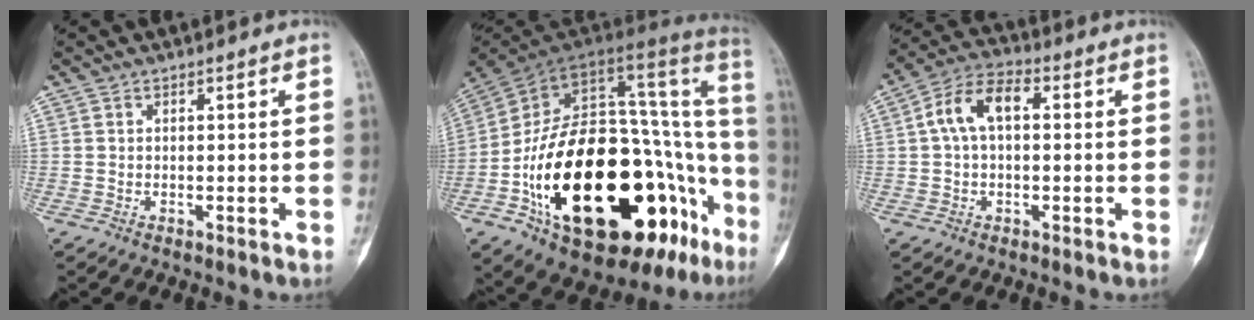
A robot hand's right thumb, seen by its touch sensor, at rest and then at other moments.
{"total": 41.4, "force": [-13.2, 18.8, 34.5], "torque": [-0.457, 0.076, -0.202]}
{"total": 8.9, "force": [1.3, 5.1, 7.2], "torque": [-0.133, 0.031, 0.014]}